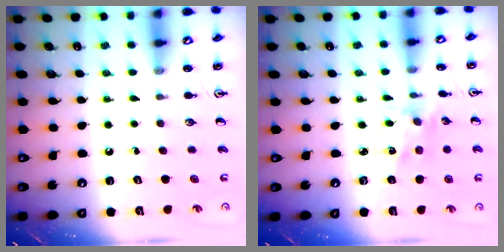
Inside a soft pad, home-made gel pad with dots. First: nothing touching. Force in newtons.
{"total": 1.7, "press": 1.7, "slide": 0.3}